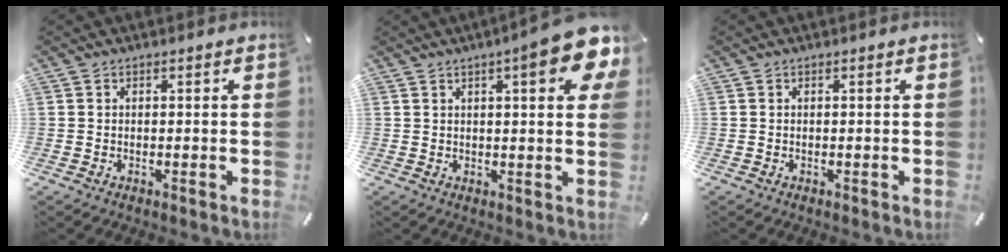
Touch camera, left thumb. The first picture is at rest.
{"total": 12.0, "force": [6.0, 2.8, 10.0], "torque": [-0.129, -0.031, 0.093]}
{"total": 0.0}